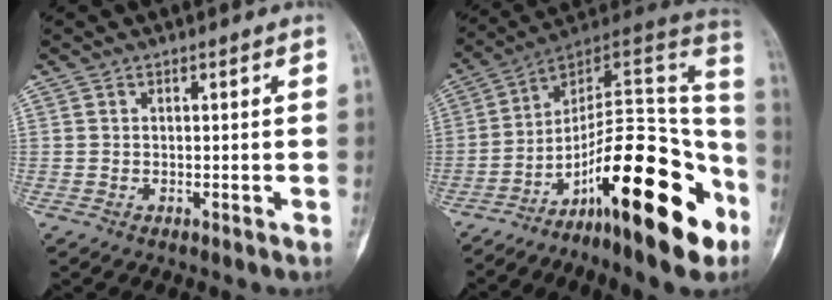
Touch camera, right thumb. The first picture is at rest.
{"total": 26.0, "force": [-12.4, 8.5, 21.2], "torque": [-0.264, 0.100, -0.187]}